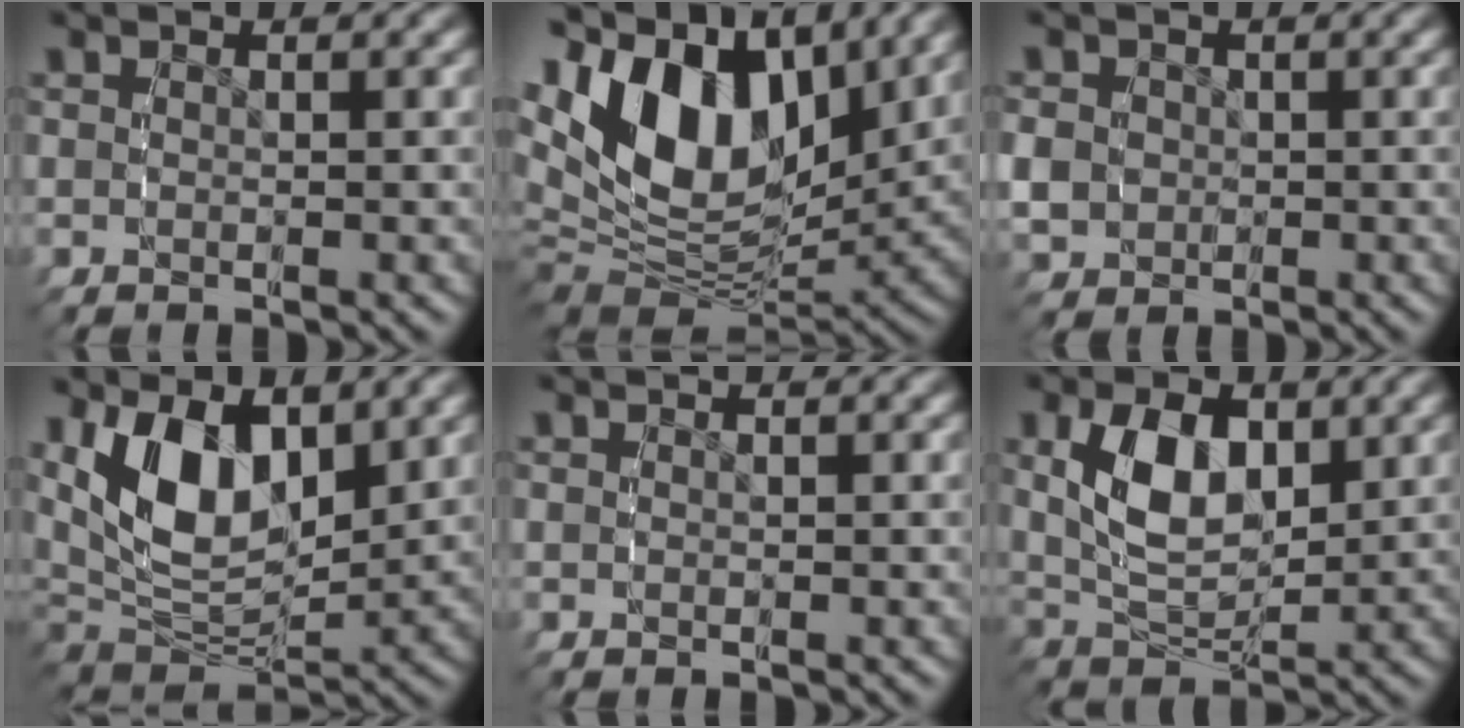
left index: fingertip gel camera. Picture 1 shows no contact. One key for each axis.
{"total": 14.6, "fx": 3.2, "fy": 9.7, "fz": 10.5, "tx": -0.204, "ty": -0.017, "tz": 0.057}
{"total": 3.5, "fx": -0.4, "fy": 3.2, "fz": 1.3, "tx": -0.036, "ty": -0.012, "tz": -0.001}
{"total": 9.6, "fx": 2.5, "fy": 6.2, "fz": 6.9, "tx": -0.146, "ty": -0.014, "tz": 0.050}
{"total": 0.0}
{"total": 6.7, "fx": 1.5, "fy": 4.2, "fz": 4.9, "tx": -0.101, "ty": -0.017, "tz": 0.034}